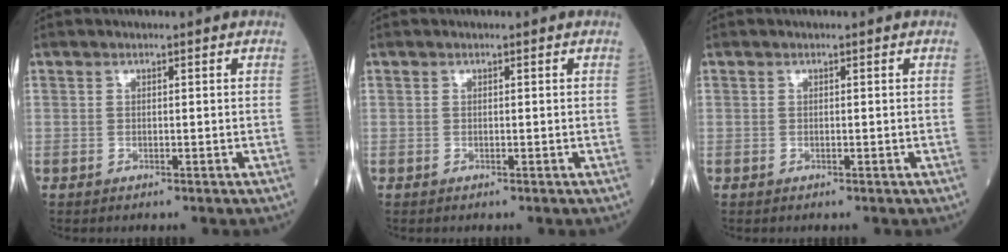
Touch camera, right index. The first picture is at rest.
{"total": 0.0}
{"total": 0.0}